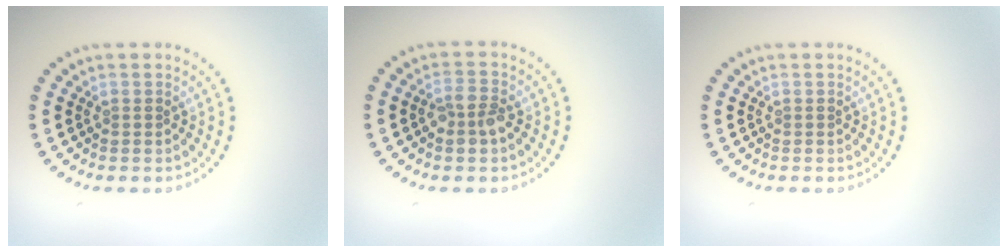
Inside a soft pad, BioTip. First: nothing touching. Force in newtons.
{"total": 2.4, "press": 2.4, "slide": 0.5}
{"total": 0.0}